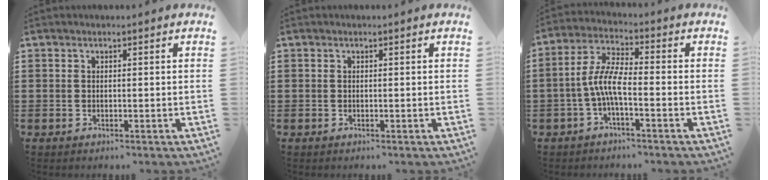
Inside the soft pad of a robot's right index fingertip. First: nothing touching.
{"total": 0.0}
{"total": 6.2, "force": [-2.0, 1.5, 5.7], "torque": [-0.134, -0.008, -0.045]}